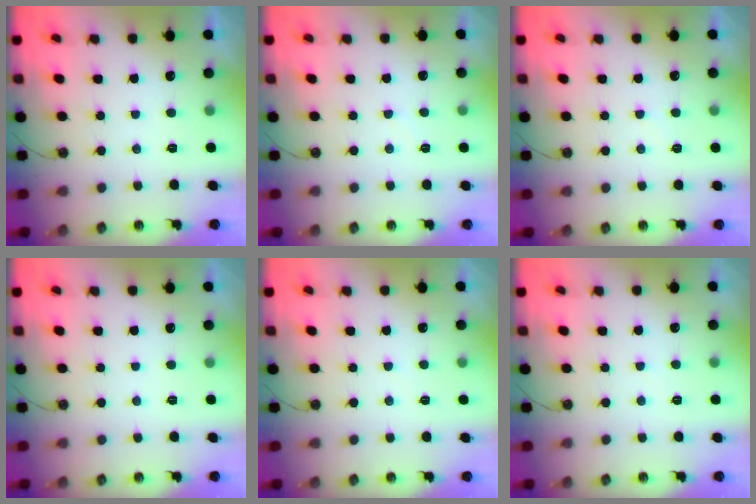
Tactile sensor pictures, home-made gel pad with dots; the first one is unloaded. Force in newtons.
{"total": 4.1, "press": 4.1, "slide": 0.6}
{"total": 5.1, "press": 5.1, "slide": 0.6}
{"total": 0.0}
{"total": 3.0, "press": 3.0, "slide": 0.4}
{"total": 2.8, "press": 2.7, "slide": 0.5}